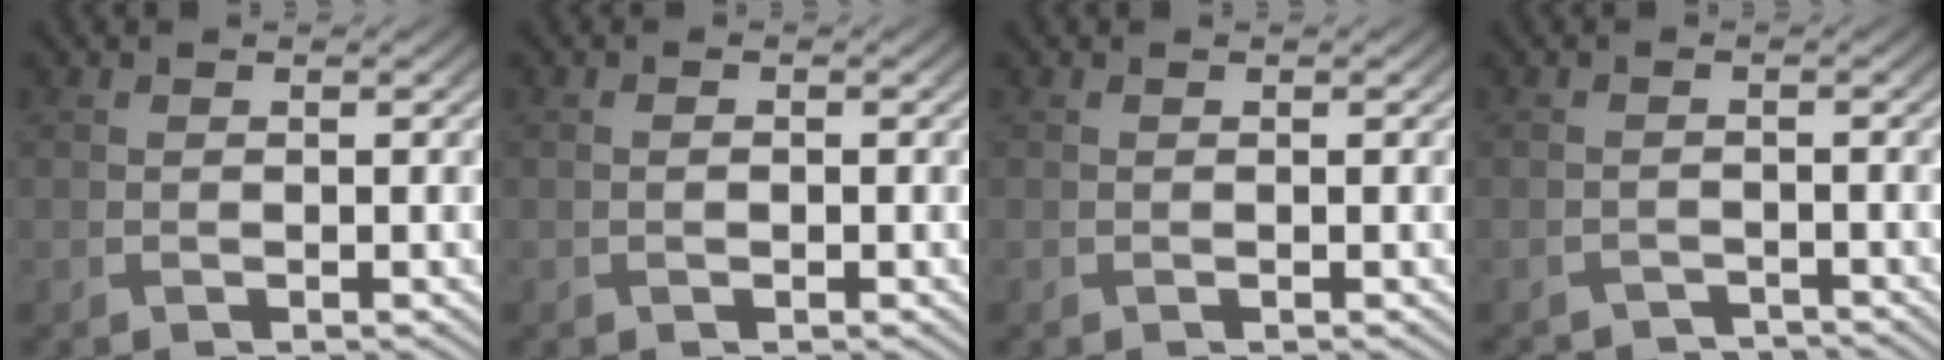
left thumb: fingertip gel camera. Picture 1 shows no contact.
{"total": 0.6, "force": [-0.1, 0.4, 0.5], "torque": [-0.010, 0.000, 0.002]}
{"total": 0.0}
{"total": 2.4, "force": [-2.4, 0.4, 0.1], "torque": [0.000, -0.005, -0.041]}